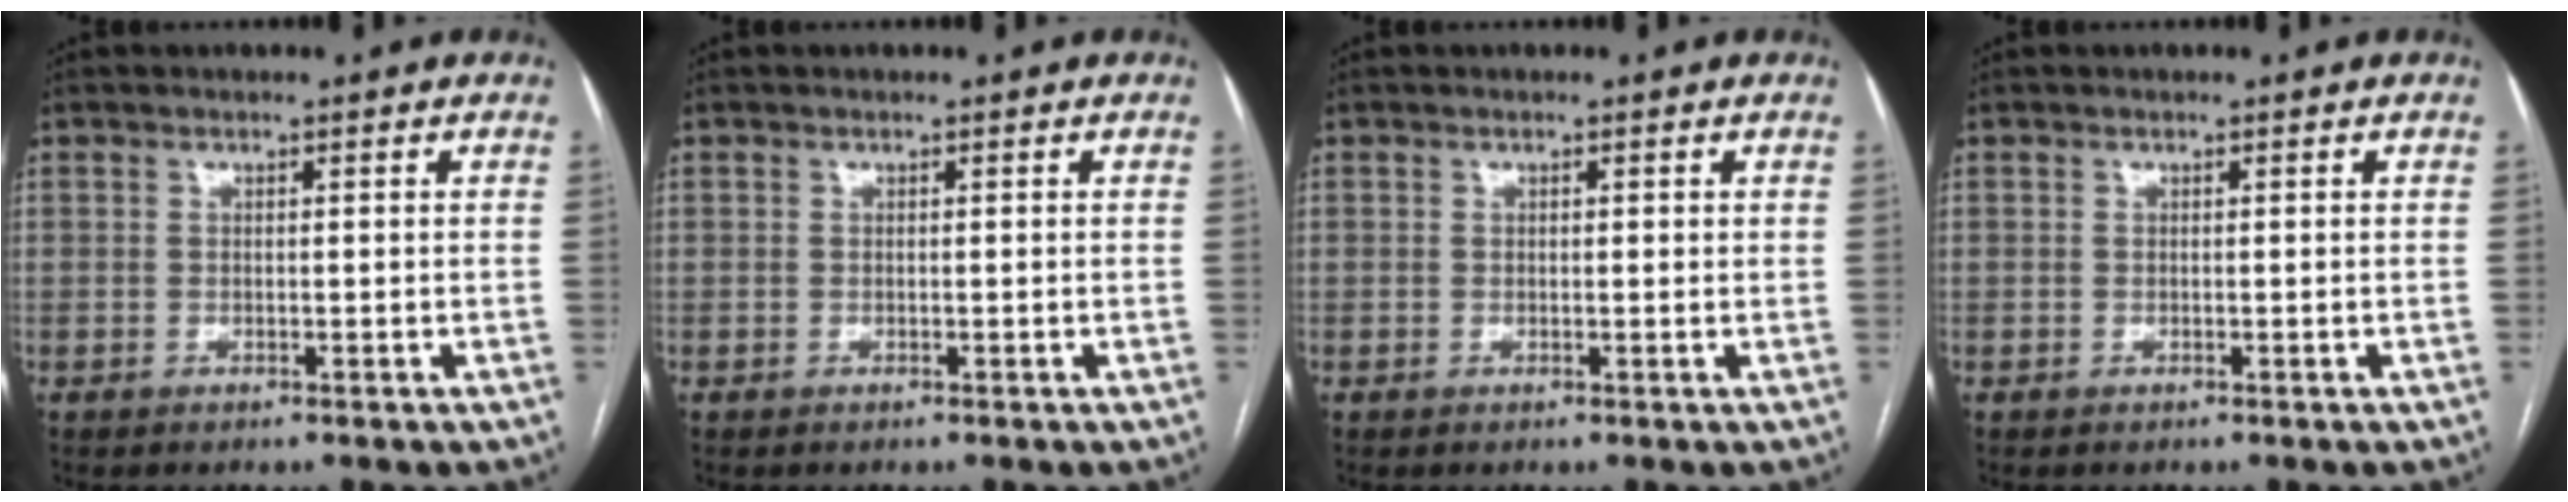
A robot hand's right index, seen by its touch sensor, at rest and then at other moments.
{"total": 0.0}
{"total": 0.8, "force": [0.4, 0.3, 0.6], "torque": [-0.010, -0.001, 0.005]}
{"total": 0.0}